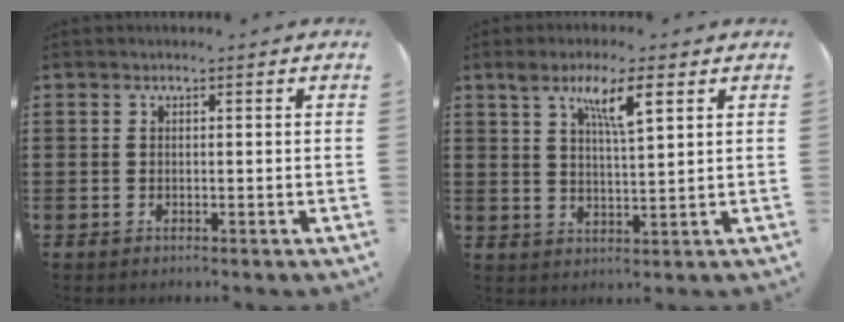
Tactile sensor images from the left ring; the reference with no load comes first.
{"total": 6.1, "force": [3.2, 0.9, 5.1], "torque": [-0.100, 0.006, 0.050]}